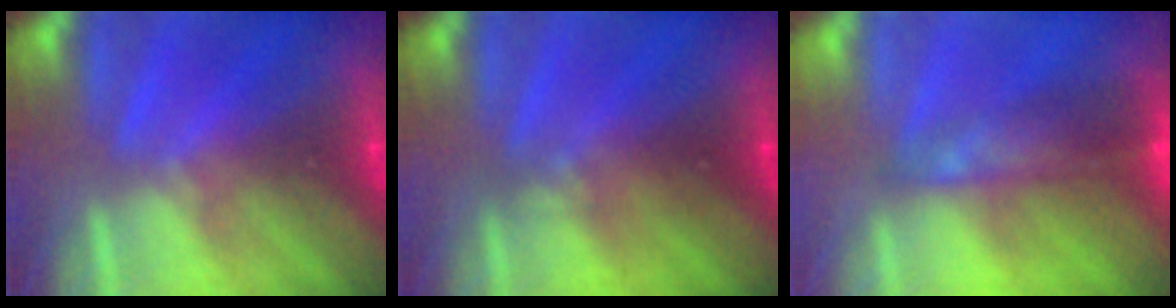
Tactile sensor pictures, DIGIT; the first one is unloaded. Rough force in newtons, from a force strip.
{"total": 2.3}
{"total": 8.6}